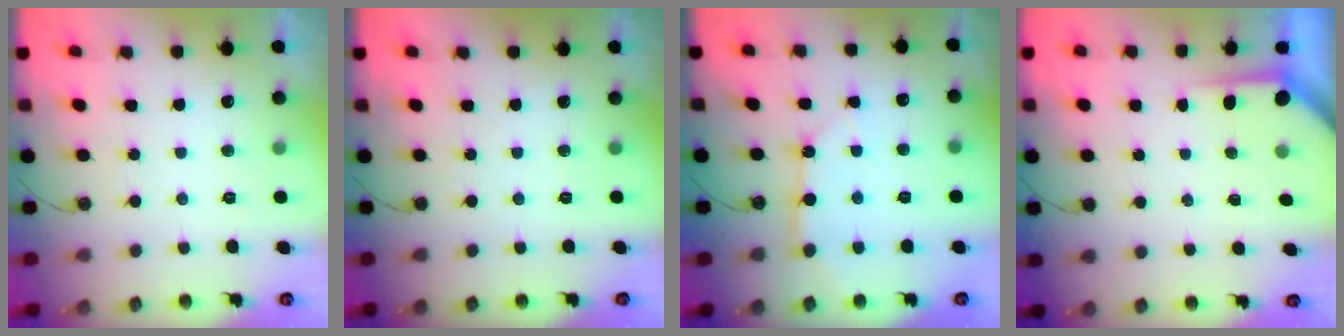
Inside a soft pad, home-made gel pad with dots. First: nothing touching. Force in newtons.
{"total": 0.0}
{"total": 6.1, "press": 6.0, "slide": 0.6}
{"total": 3.6, "press": 3.6, "slide": 0.3}